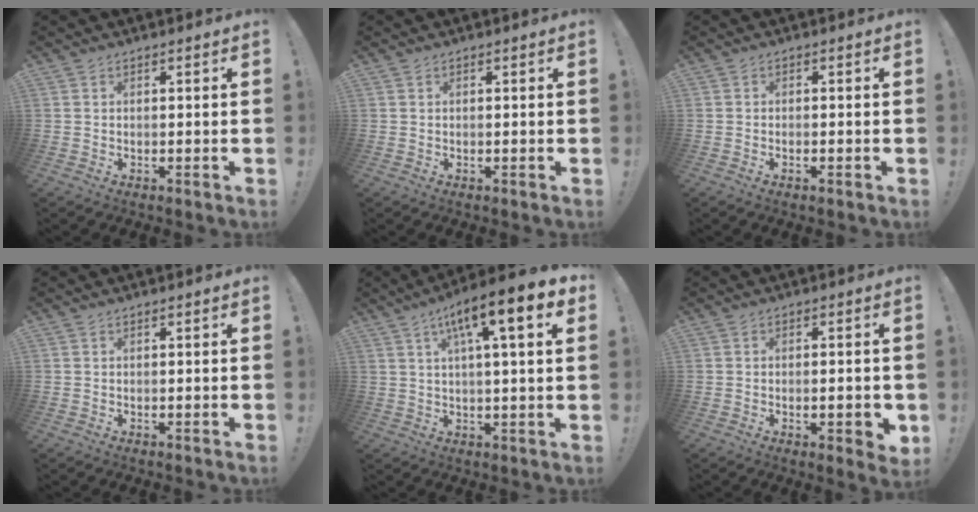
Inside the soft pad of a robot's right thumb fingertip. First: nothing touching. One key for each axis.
{"total": 0.0}
{"total": 1.1, "fx": -0.7, "fy": 0.2, "fz": 0.9, "tx": -0.016, "ty": 0.000, "tz": -0.012}
{"total": 0.0}
{"total": 12.3, "fx": 5.0, "fy": 1.9, "fz": 11.1, "tx": -0.180, "ty": -0.017, "tz": 0.072}
{"total": 4.0, "fx": -0.9, "fy": 1.2, "fz": 3.7, "tx": -0.047, "ty": 0.000, "tz": -0.012}